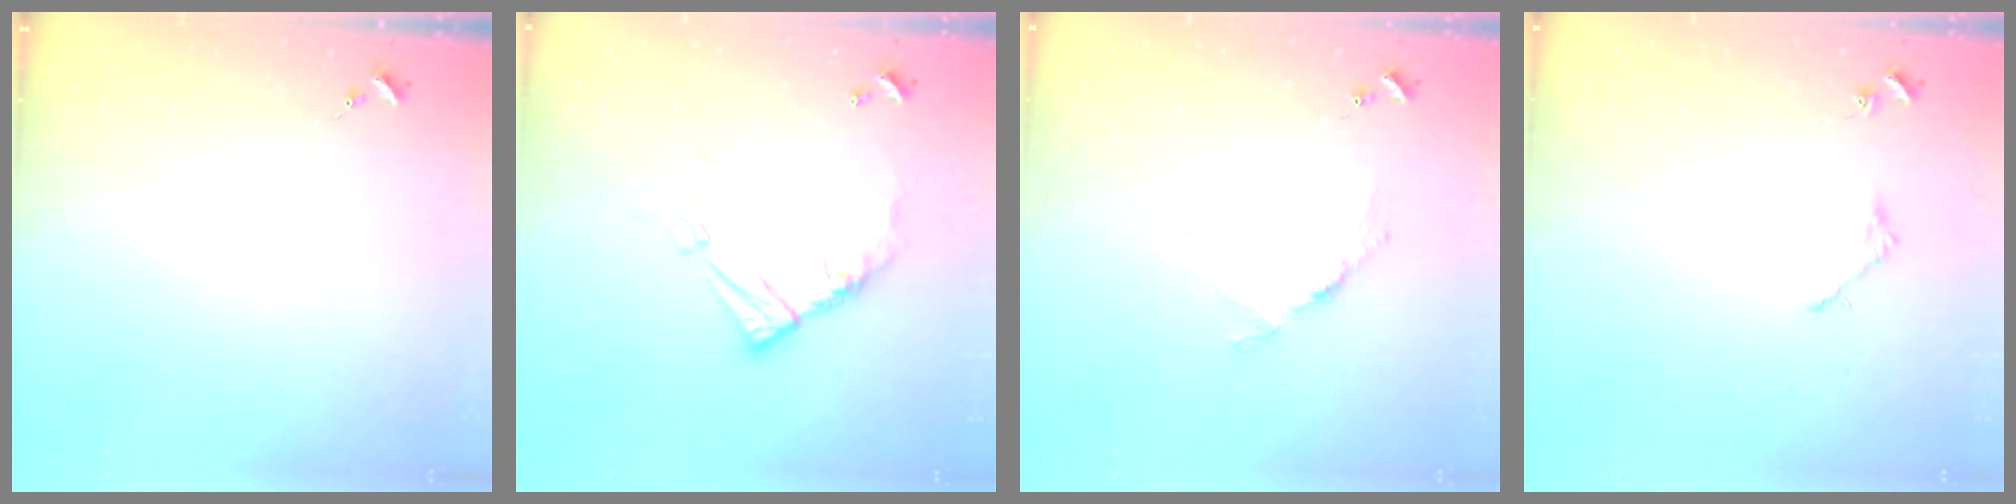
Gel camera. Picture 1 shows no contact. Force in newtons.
{"total": 11.8, "press": 11.7, "slide": 1.0}
{"total": 3.9, "press": 3.8, "slide": 0.5}
{"total": 1.6, "press": 1.6, "slide": 0.2}